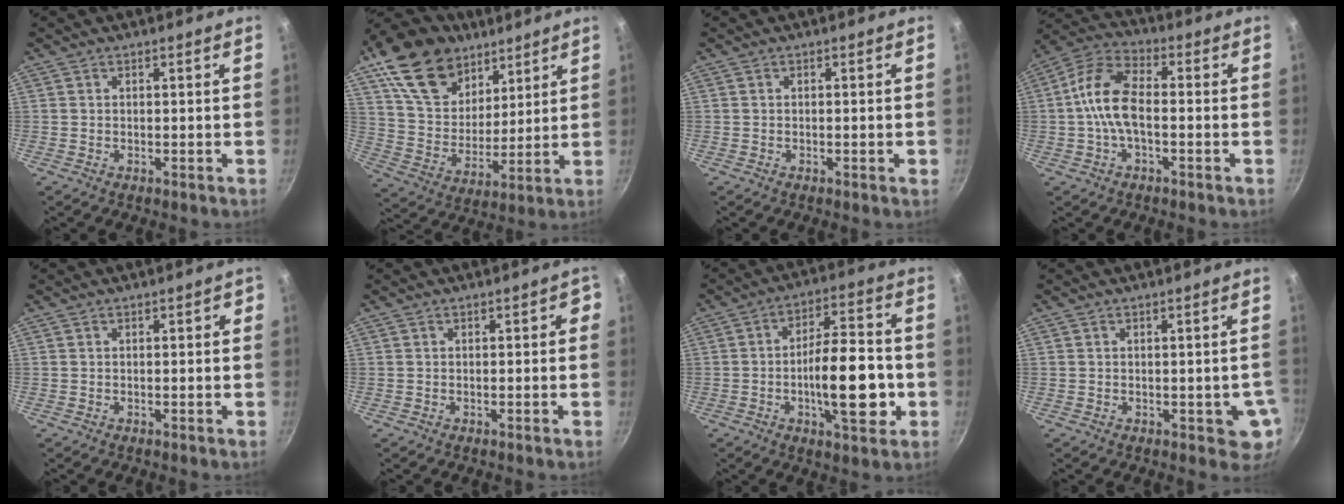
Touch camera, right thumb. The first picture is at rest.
{"total": 21.1, "force": [12.1, 13.9, 10.3], "torque": [-0.151, -0.047, 0.225]}
{"total": 1.1, "force": [-0.3, 0.2, 1.1], "torque": [-0.016, 0.001, -0.005]}
{"total": 10.4, "force": [-1.2, 5.2, 8.9], "torque": [-0.169, 0.037, -0.039]}
{"total": 1.2, "force": [-0.4, 0.6, 1.0], "torque": [-0.012, 0.010, -0.004]}
{"total": 1.7, "force": [-0.7, 0.9, 1.2], "torque": [-0.003, 0.023, -0.006]}
{"total": 15.6, "force": [-3.6, 6.0, 14.0], "torque": [-0.185, 0.035, -0.057]}
{"total": 4.8, "force": [-1.1, 2.5, 4.0], "torque": [-0.023, 0.005, -0.012]}